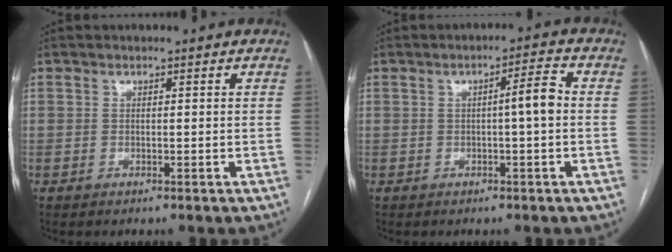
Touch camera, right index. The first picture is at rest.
{"total": 4.2, "force": [-0.1, 0.0, 4.2], "torque": [-0.061, 0.009, -0.003]}